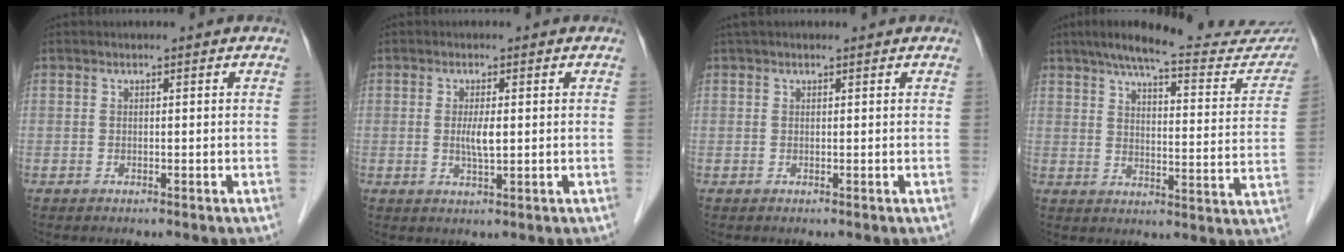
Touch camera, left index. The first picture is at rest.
{"total": 2.8, "force": [0.1, 0.5, 2.7], "torque": [-0.056, -0.004, 0.004]}
{"total": 2.8, "force": [2.3, 0.8, 1.3], "torque": [-0.021, 0.037, 0.038]}
{"total": 23.9, "force": [21.0, 3.6, 10.9], "torque": [-0.152, -0.030, 0.259]}